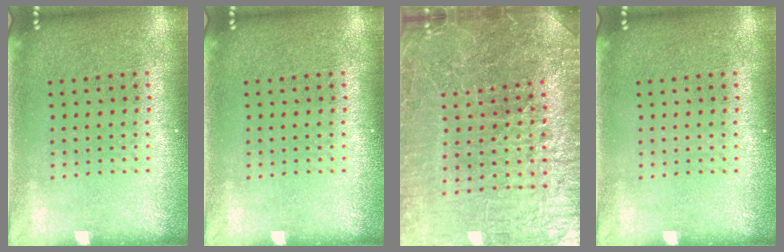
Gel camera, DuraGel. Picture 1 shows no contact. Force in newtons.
{"total": 0.0}
{"total": 5.6, "press": 5.2, "slide": 2.1}
{"total": 0.0}